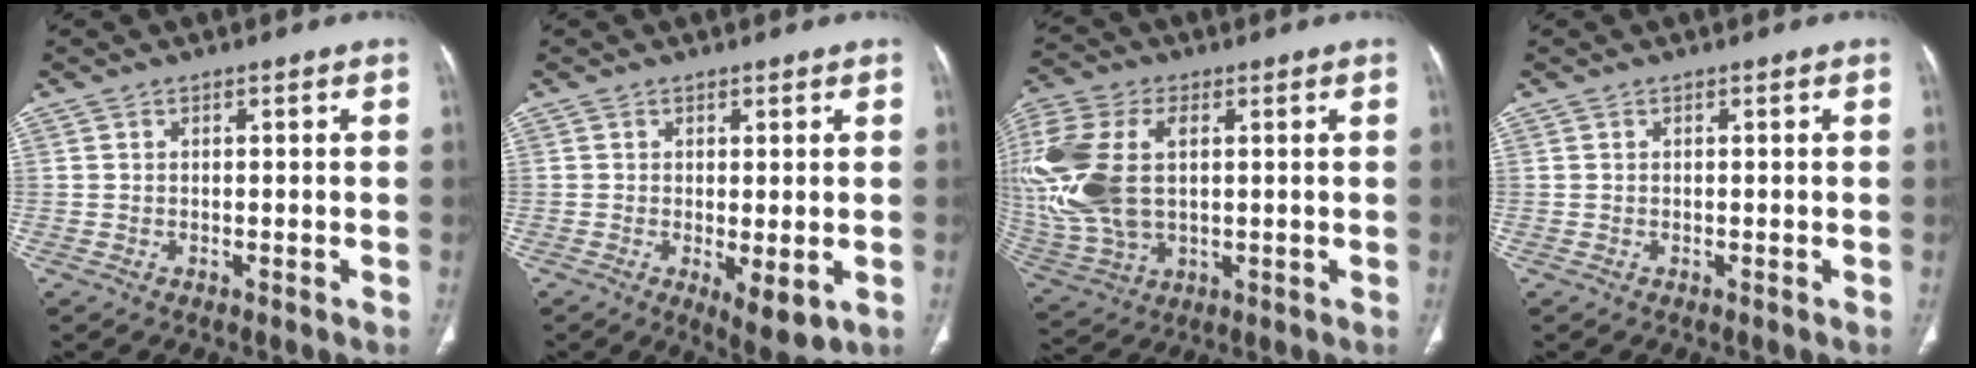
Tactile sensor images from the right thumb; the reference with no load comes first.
{"total": 5.7, "force": [-1.3, 2.1, 5.1], "torque": [-0.078, -0.021, -0.012]}
{"total": 21.9, "force": [2.6, 13.3, 17.2], "torque": [-0.424, -0.002, 0.053]}
{"total": 0.0}